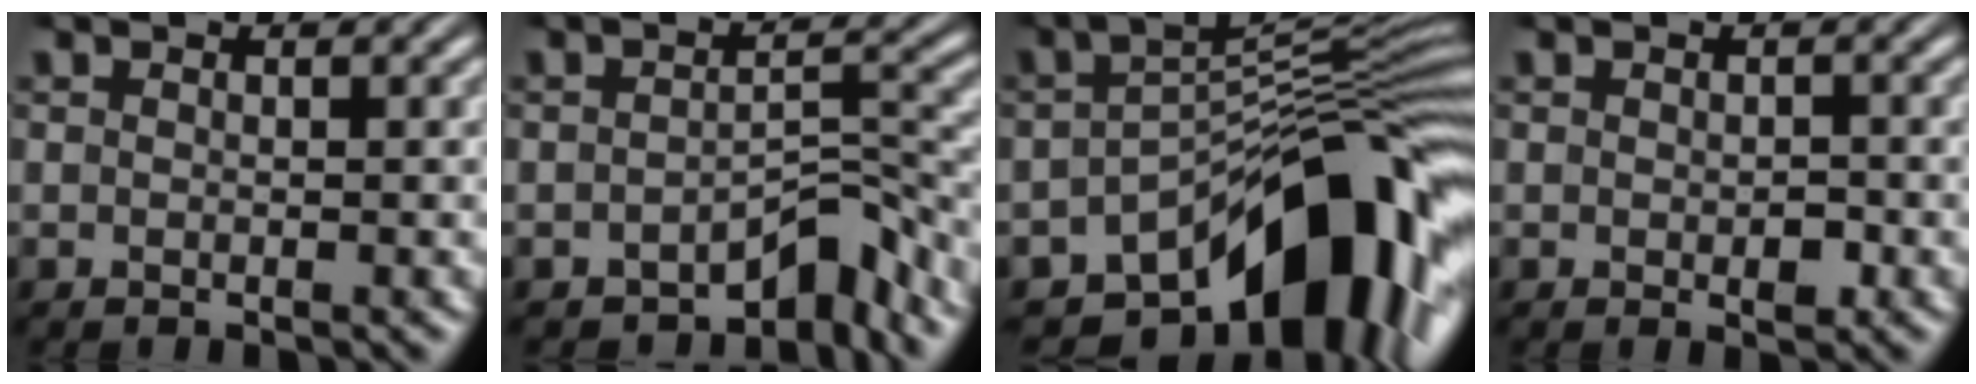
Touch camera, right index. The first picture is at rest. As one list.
[{"total": 4.8, "force": [-3.8, 1.2, 2.7], "torque": [-0.028, -0.004, -0.055]}, {"total": 13.6, "force": [-6.1, 6.1, 10.6], "torque": [-0.147, -0.018, -0.083]}, {"total": 1.3, "force": [-0.4, 0.8, 0.9], "torque": [-0.021, -0.009, -0.004]}]